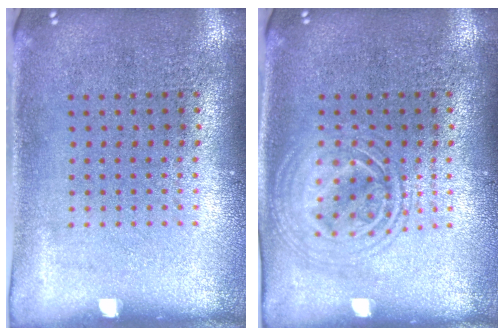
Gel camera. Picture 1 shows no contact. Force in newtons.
{"total": 1.7, "press": 1.7, "slide": 0.3}